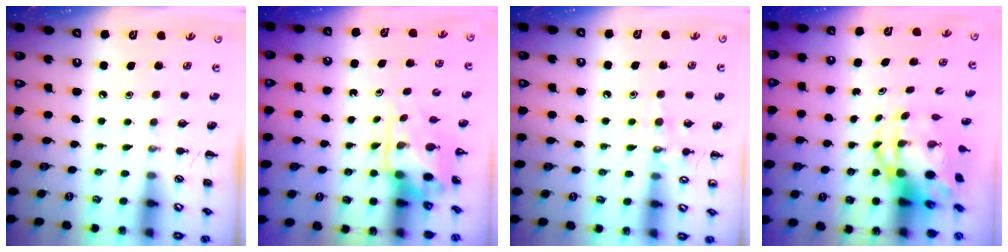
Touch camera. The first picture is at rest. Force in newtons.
{"total": 3.8, "press": 3.7, "slide": 0.7}
{"total": 8.2, "press": 8.1, "slide": 1.3}
{"total": 6.2, "press": 6.0, "slide": 1.8}